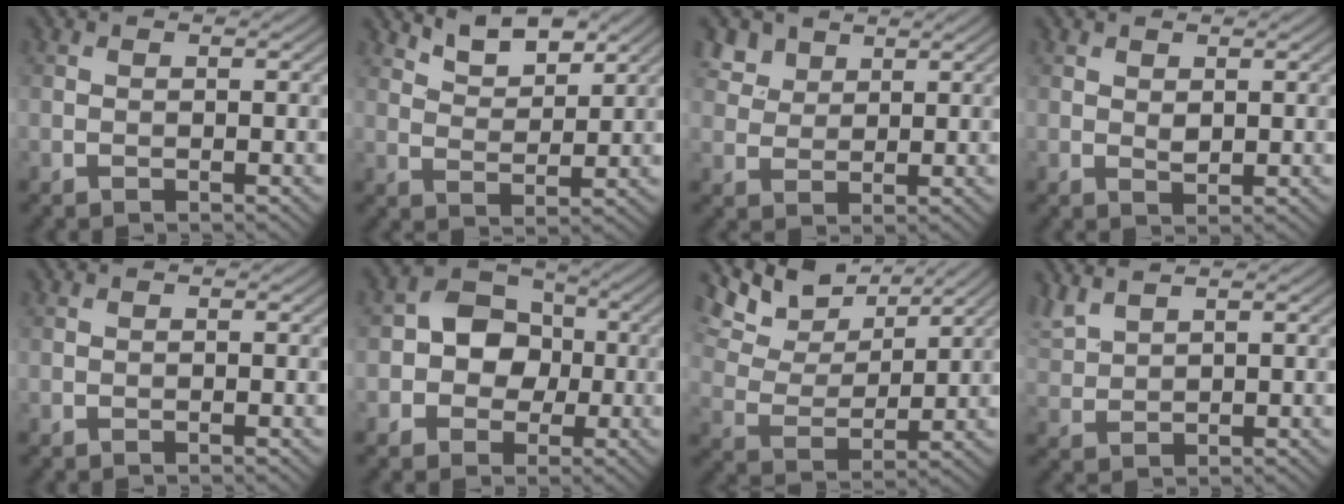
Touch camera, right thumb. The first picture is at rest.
{"total": 5.2, "force": [4.0, 1.9, 2.7], "torque": [-0.056, -0.006, 0.083]}
{"total": 4.0, "force": [2.7, 2.6, 1.5], "torque": [-0.050, -0.006, 0.067]}
{"total": 1.3, "force": [0.6, 0.8, 0.8], "torque": [-0.019, -0.003, 0.013]}
{"total": 0.0}
{"total": 6.7, "force": [-0.6, 5.8, 3.4], "torque": [-0.053, 0.003, -0.037]}
{"total": 10.7, "force": [8.1, 4.3, 5.6], "torque": [-0.144, -0.002, 0.141]}
{"total": 3.6, "force": [3.1, 0.7, 1.7], "torque": [-0.054, 0.010, 0.073]}